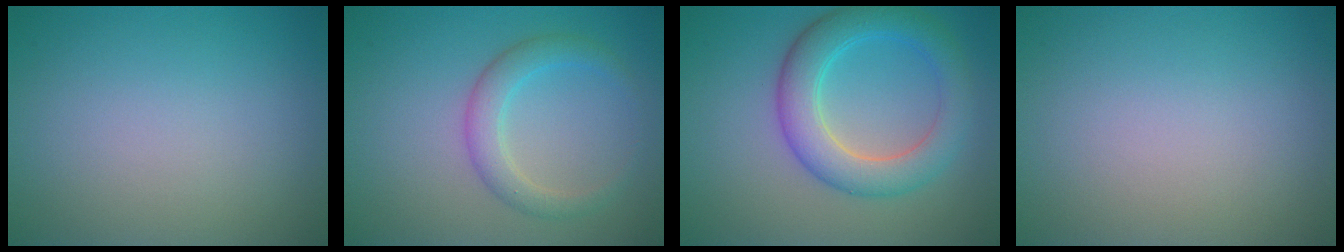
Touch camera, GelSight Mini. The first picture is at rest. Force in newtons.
{"total": 2.8, "press": 2.8, "slide": 0.1}
{"total": 5.6, "press": 5.6, "slide": 0.4}
{"total": 0.0}